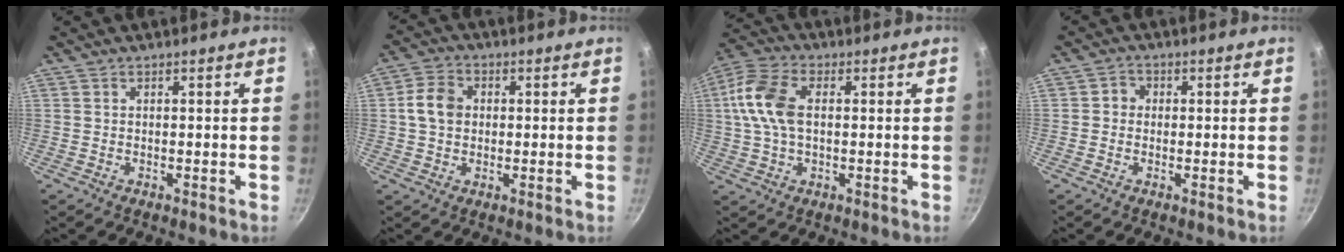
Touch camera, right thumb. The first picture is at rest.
{"total": 6.5, "force": [0.6, 5.1, 4.0], "torque": [-0.062, 0.013, 0.001]}
{"total": 11.4, "force": [1.3, 6.9, 9.0], "torque": [-0.179, 0.020, 0.011]}
{"total": 2.4, "force": [-0.1, 2.2, 0.9], "torque": [-0.002, 0.006, -0.009]}